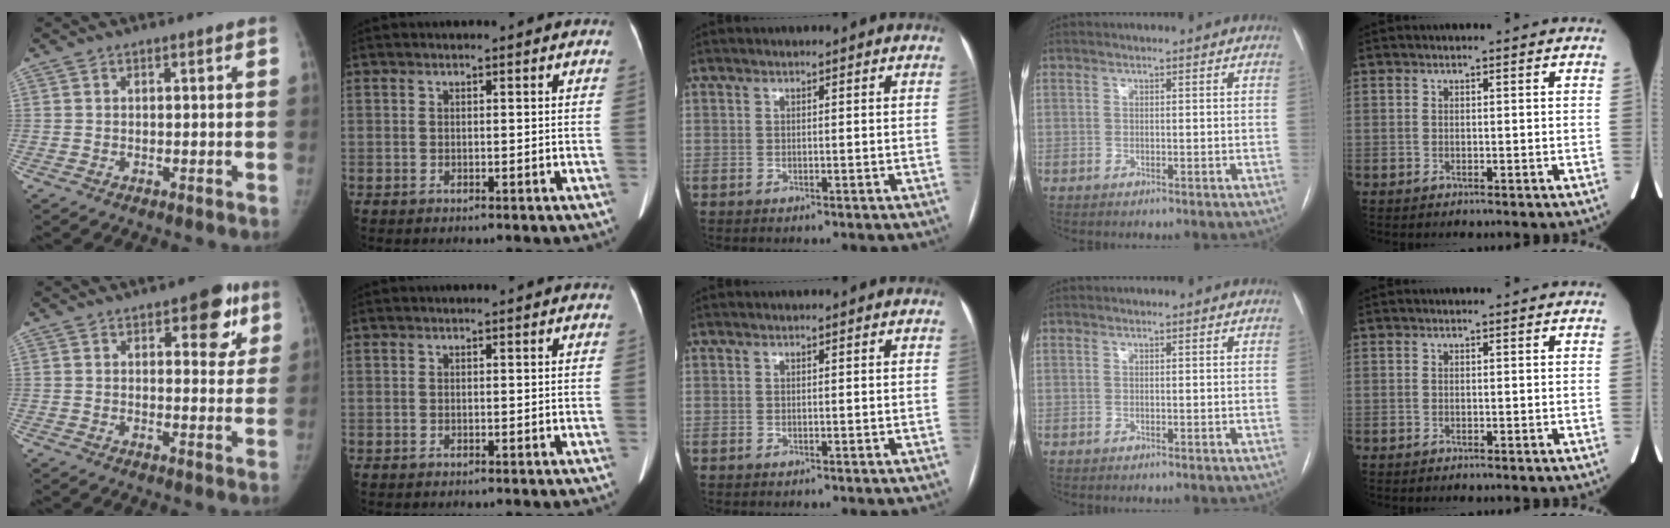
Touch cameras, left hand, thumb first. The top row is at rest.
{"thumb": {"total": 9.1, "force": [4.6, 4.5, 6.5], "torque": [-0.040, -0.014, 0.052]}}